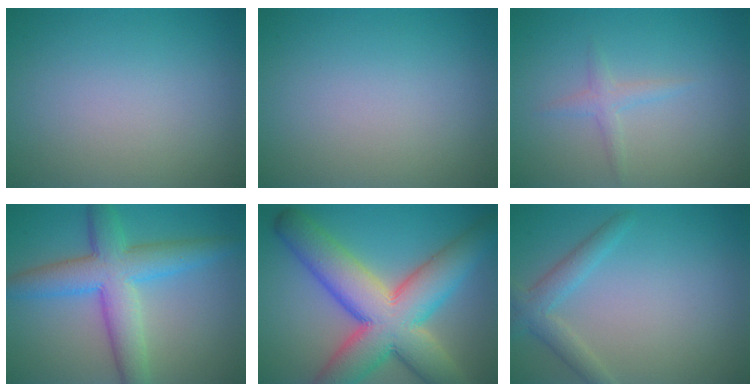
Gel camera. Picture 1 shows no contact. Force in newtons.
{"total": 0.0}
{"total": 1.4, "press": 1.4, "slide": 0.1}
{"total": 7.0, "press": 7.0, "slide": 0.1}
{"total": 12.7, "press": 12.7, "slide": 0.5}
{"total": 2.6, "press": 2.6, "slide": 0.1}